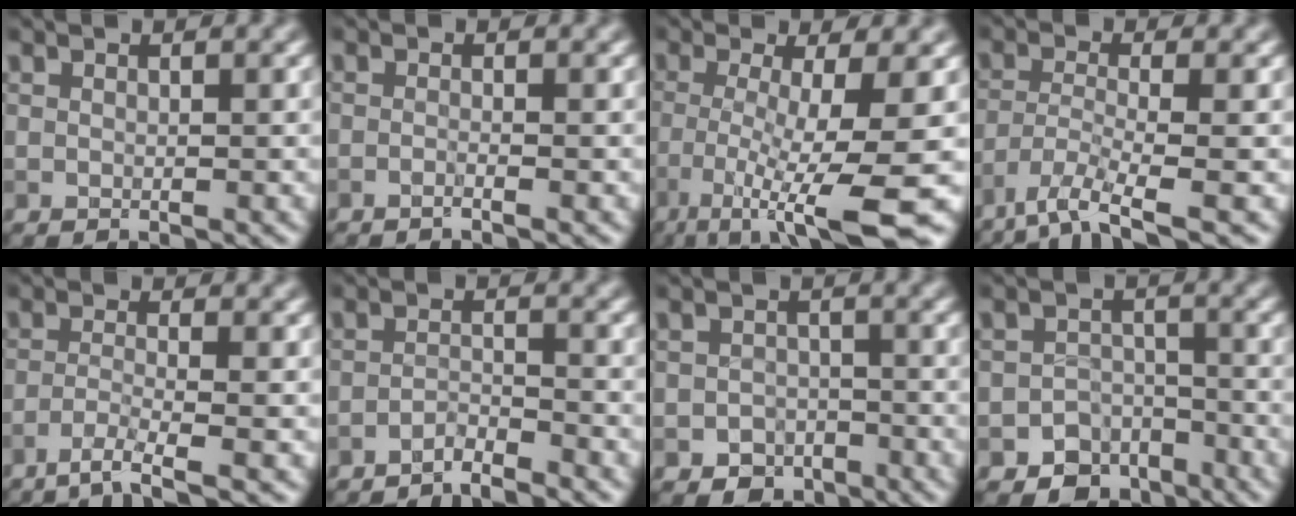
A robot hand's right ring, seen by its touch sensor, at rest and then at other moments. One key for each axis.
{"total": 0.9, "fx": -0.5, "fy": 0.1, "fz": 0.7, "tx": -0.008, "ty": -0.002, "tz": -0.015}
{"total": 8.8, "fx": -3.8, "fy": 1.6, "fz": 7.8, "tx": -0.132, "ty": -0.015, "tz": -0.070}
{"total": 5.3, "fx": -3.8, "fy": 1.0, "fz": 3.5, "tx": -0.066, "ty": -0.010, "tz": -0.081}
{"total": 3.0, "fx": -2.0, "fy": 0.2, "fz": 2.2, "tx": -0.037, "ty": 0.000, "tz": -0.052}
{"total": 2.1, "fx": -2.0, "fy": 0.1, "fz": 0.6, "tx": -0.008, "ty": 0.004, "tz": -0.042}
{"total": 2.7, "fx": -1.6, "fy": 2.1, "fz": 0.6, "tx": 0.005, "ty": 0.004, "tz": -0.031}
{"total": 5.1, "fx": -3.5, "fy": 3.6, "fz": 1.1, "tx": 0.008, "ty": 0.002, "tz": -0.049}